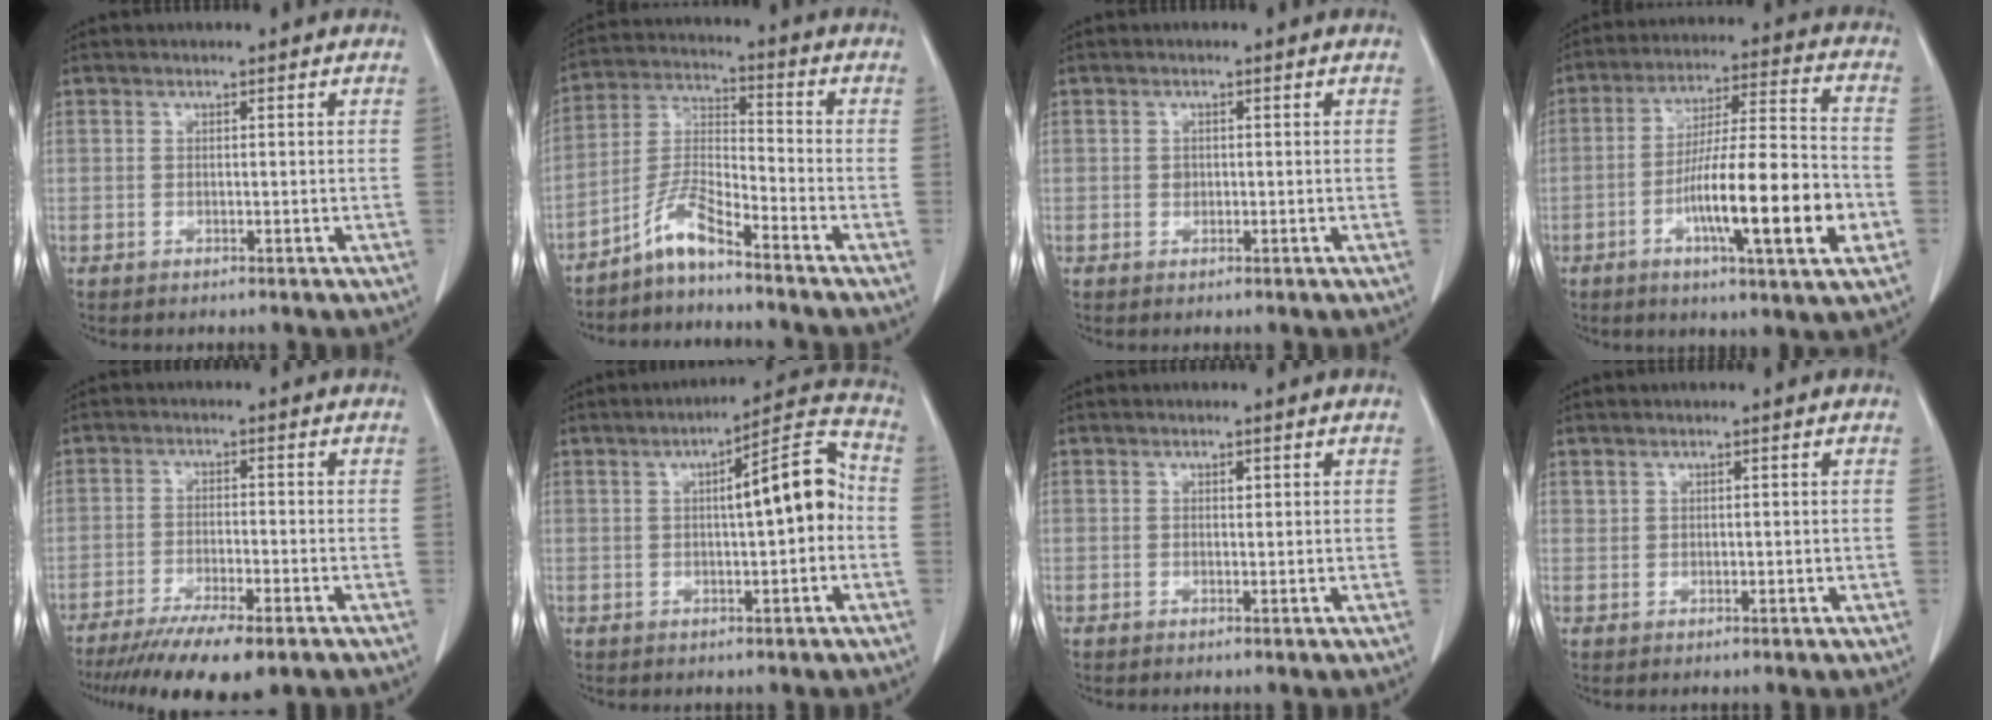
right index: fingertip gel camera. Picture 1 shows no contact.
{"total": 6.6, "force": [-5.3, 0.5, 3.9], "torque": [-0.091, -0.001, -0.106]}
{"total": 0.9, "force": [0.0, 0.8, 0.4], "torque": [-0.008, 0.001, 0.001]}
{"total": 17.0, "force": [-5.1, 1.4, 16.1], "torque": [-0.272, -0.005, -0.083]}
{"total": 11.4, "force": [-8.3, 1.7, 7.7], "torque": [-0.115, -0.023, -0.128]}
{"total": 9.6, "force": [0.3, 1.9, 9.4], "torque": [-0.131, 0.032, 0.004]}
{"total": 0.6, "force": [0.3, 0.4, 0.4], "torque": [-0.006, 0.000, 0.005]}
{"total": 0.7, "force": [0.5, 0.4, 0.2], "torque": [-0.001, -0.001, 0.012]}